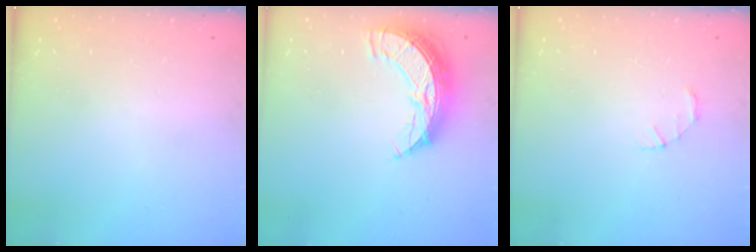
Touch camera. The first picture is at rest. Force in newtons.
{"total": 10.9, "press": 10.9, "slide": 0.9}
{"total": 1.4, "press": 1.3, "slide": 0.3}